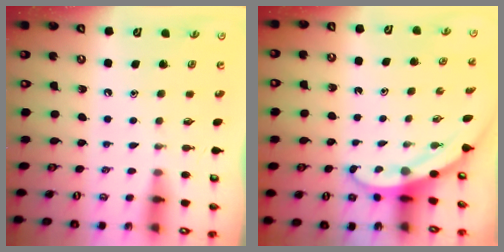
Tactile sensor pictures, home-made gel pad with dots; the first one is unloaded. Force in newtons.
{"total": 3.3, "press": 3.3, "slide": 0.1}